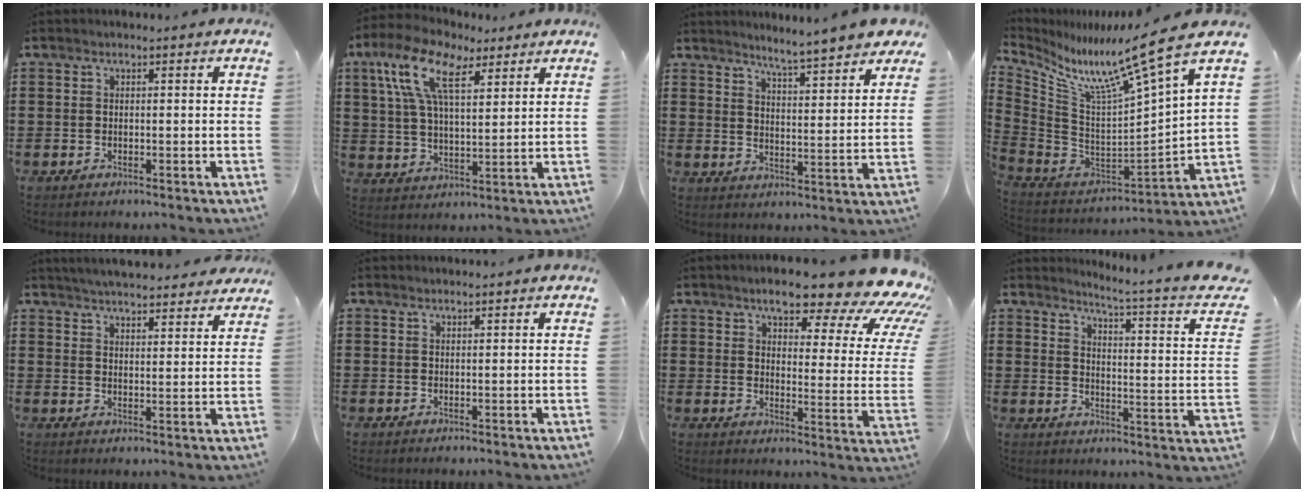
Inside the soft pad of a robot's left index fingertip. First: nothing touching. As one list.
[{"total": 11.3, "force": [6.9, 4.4, 7.9], "torque": [-0.179, -0.002, 0.126]}, {"total": 5.0, "force": [4.8, -1.0, 1.2], "torque": [-0.045, -0.032, 0.079]}, {"total": 10.5, "force": [8.1, -1.1, 6.6], "torque": [-0.132, -0.086, 0.118]}, {"total": 4.9, "force": [4.8, 0.0, 0.7], "torque": [-0.031, -0.022, 0.087]}, {"total": 0.8, "force": [0.8, 0.1, 0.1], "torque": [-0.002, 0.000, 0.016]}, {"total": 12.7, "force": [9.7, 2.6, 7.8], "torque": [-0.128, -0.065, 0.158]}, {"total": 4.0, "force": [2.9, -1.1, 2.5], "torque": [-0.058, -0.040, 0.035]}]